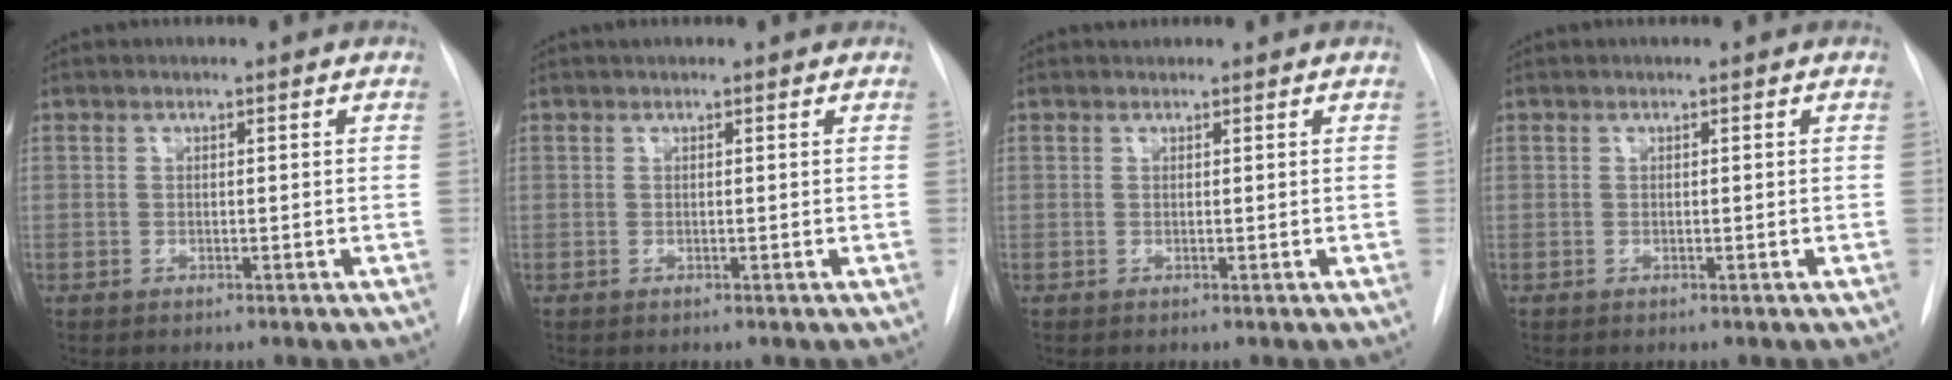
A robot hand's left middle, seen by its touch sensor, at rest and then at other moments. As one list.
[{"total": 1.1, "force": [1.0, 0.3, 0.4], "torque": [-0.010, 0.019, 0.014]}, {"total": 0.5, "force": [0.4, 0.2, -0.1], "torque": [-0.004, 0.008, 0.008]}, {"total": 0.0}]